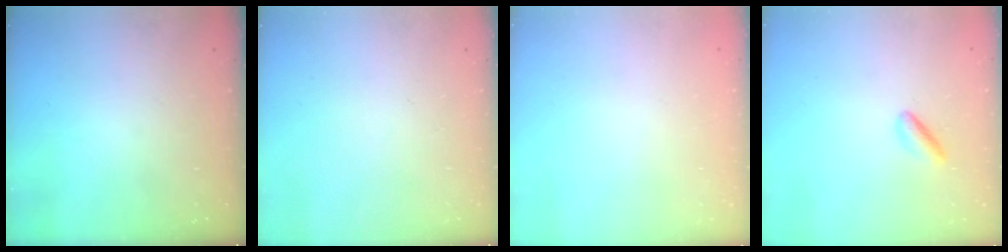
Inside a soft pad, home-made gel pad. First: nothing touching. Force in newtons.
{"total": 0.0}
{"total": 2.0, "press": 2.0, "slide": 0.1}
{"total": 2.9, "press": 2.9, "slide": 0.4}